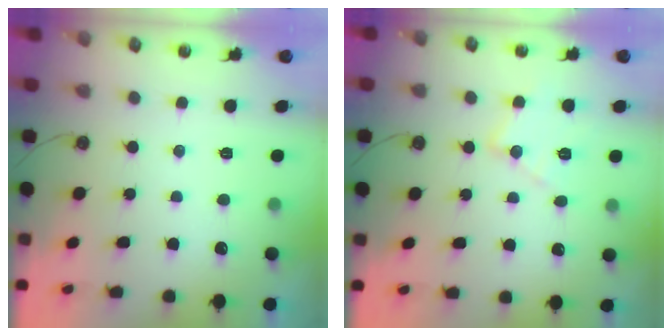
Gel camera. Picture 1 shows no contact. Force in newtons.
{"total": 11.2, "press": 11.2, "slide": 0.7}